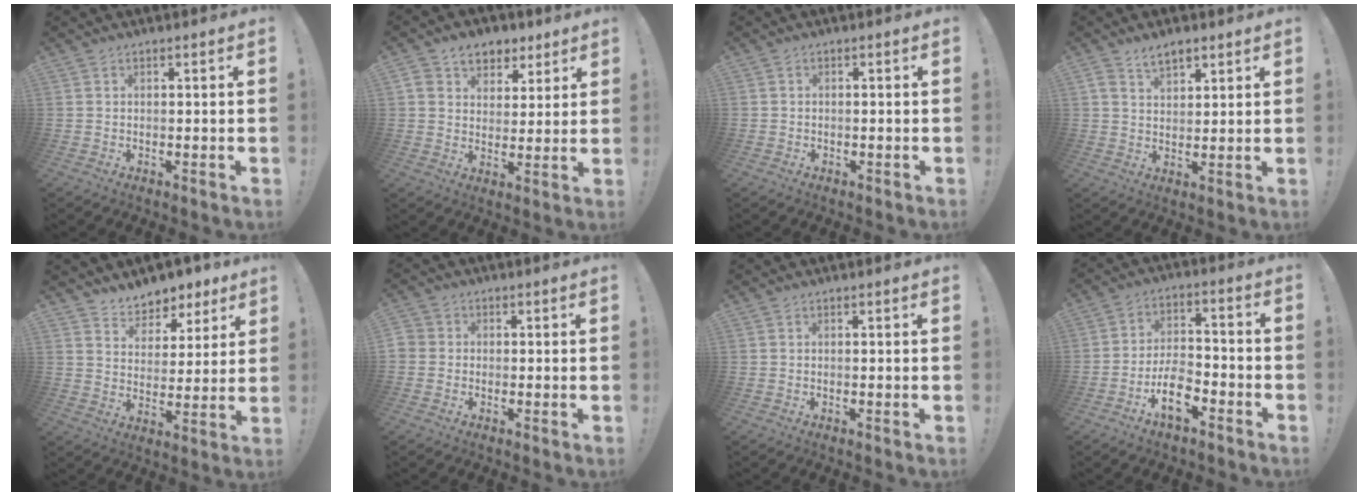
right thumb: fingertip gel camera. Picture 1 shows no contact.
{"total": 8.7, "force": [4.9, 6.7, 2.7], "torque": [-0.040, -0.020, 0.098]}
{"total": 2.1, "force": [-0.3, 2.0, 0.3], "torque": [0.001, 0.001, -0.007]}
{"total": 5.6, "force": [3.8, 3.0, 2.8], "torque": [-0.042, -0.016, 0.070]}
{"total": 7.3, "force": [5.9, 4.2, 0.8], "torque": [-0.006, -0.056, 0.113]}
{"total": 2.9, "force": [-0.9, 2.6, 0.9], "torque": [-0.025, 0.009, -0.016]}
{"total": 0.0}
{"total": 12.3, "force": [-6.5, 8.3, 6.3], "torque": [-0.099, 0.058, -0.109]}